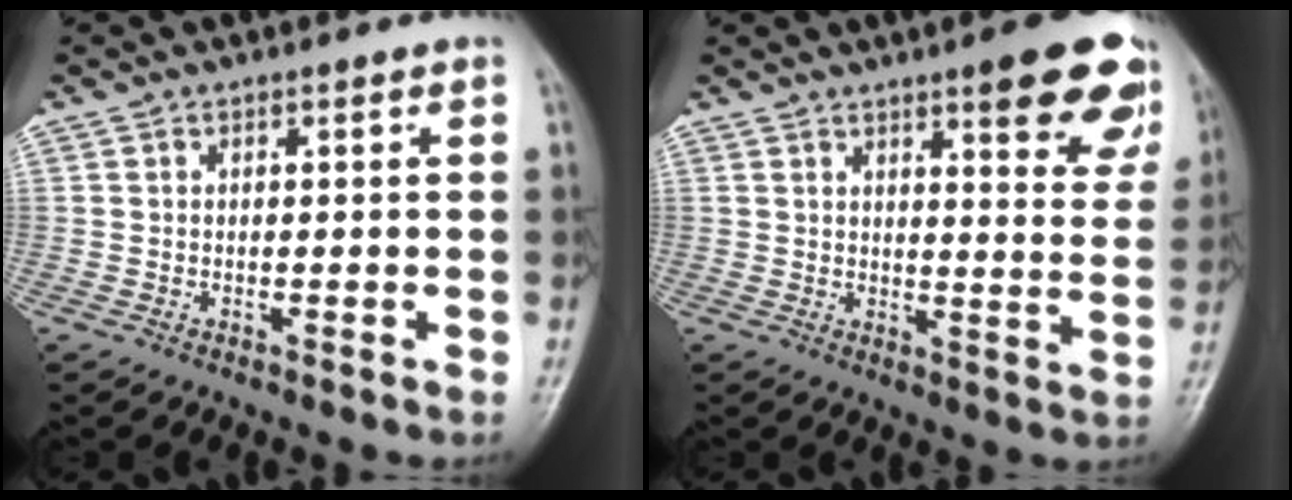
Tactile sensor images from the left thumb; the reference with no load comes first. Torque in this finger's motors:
{"motor_torque": [1.85, 1.31, 1.12, -1.31, 0.18]}